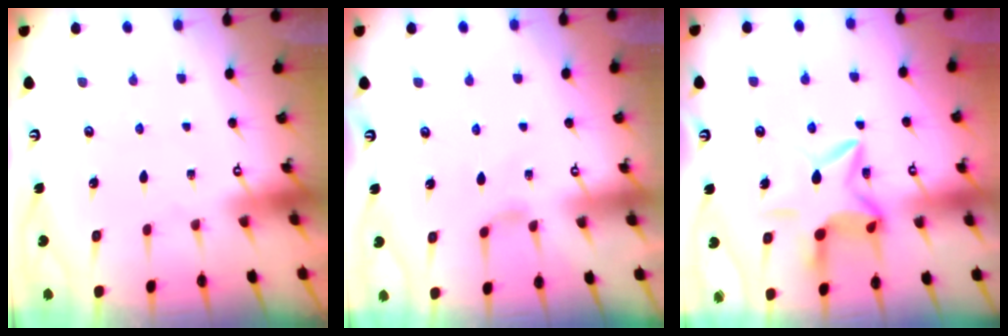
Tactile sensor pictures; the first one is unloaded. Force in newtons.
{"total": 2.3, "press": 2.2, "slide": 0.5}
{"total": 10.9, "press": 10.9, "slide": 1.1}